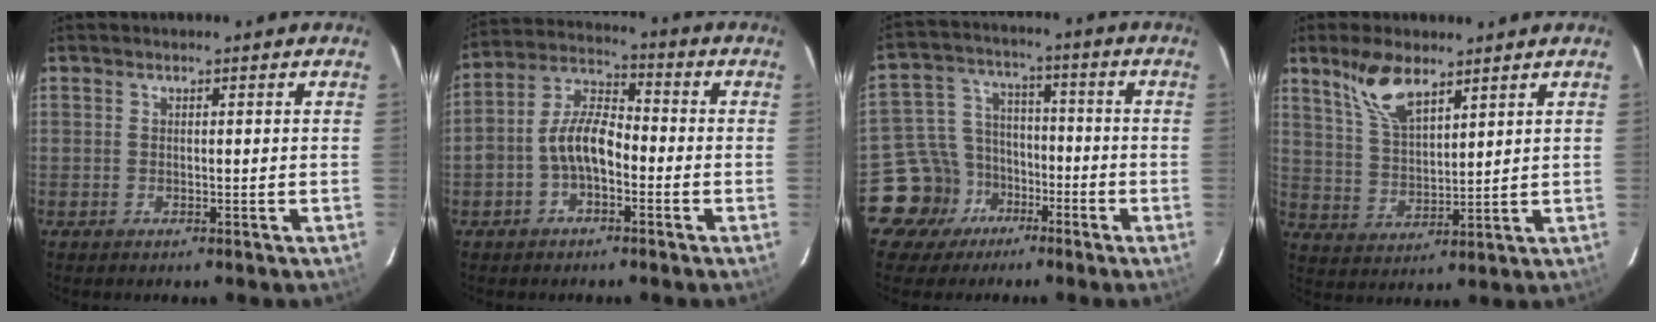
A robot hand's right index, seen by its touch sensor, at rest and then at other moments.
{"total": 8.8, "force": [-2.6, 4.8, 6.9], "torque": [-0.143, 0.027, -0.048]}
{"total": 10.7, "force": [-6.1, 8.7, 1.1], "torque": [-0.041, 0.044, -0.097]}
{"total": 8.8, "force": [6.1, 3.3, 5.5], "torque": [-0.107, 0.009, 0.127]}